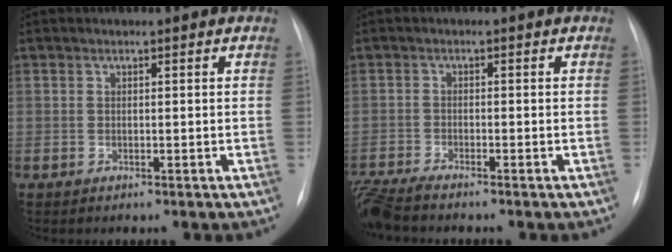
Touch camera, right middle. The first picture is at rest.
{"total": 5.2, "force": [-4.8, -0.2, 1.8], "torque": [-0.035, -0.022, -0.091]}